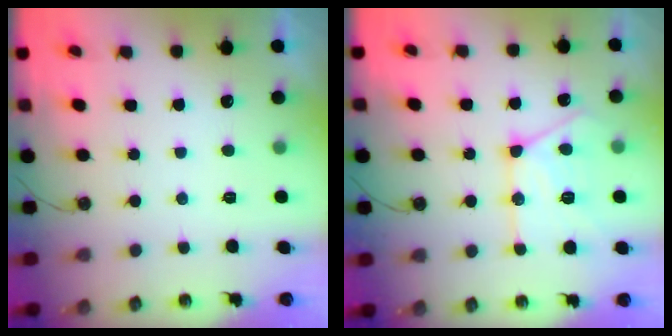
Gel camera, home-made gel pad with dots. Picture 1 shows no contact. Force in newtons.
{"total": 16.1, "press": 16.1, "slide": 1.4}